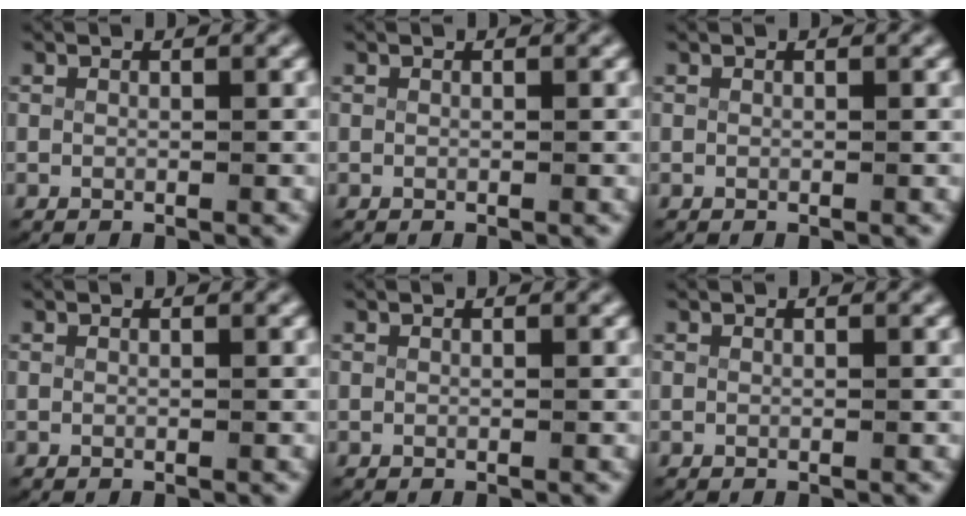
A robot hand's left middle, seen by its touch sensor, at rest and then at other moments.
{"total": 0.0}
{"total": 0.0}
{"total": 0.0}
{"total": 0.0}
{"total": 0.0}